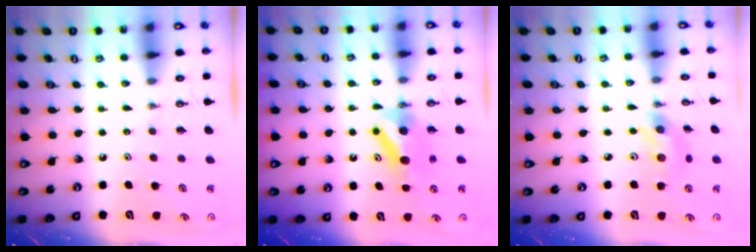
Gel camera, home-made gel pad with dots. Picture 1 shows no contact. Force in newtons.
{"total": 6.8, "press": 6.6, "slide": 1.5}
{"total": 7.5, "press": 7.5, "slide": 0.7}